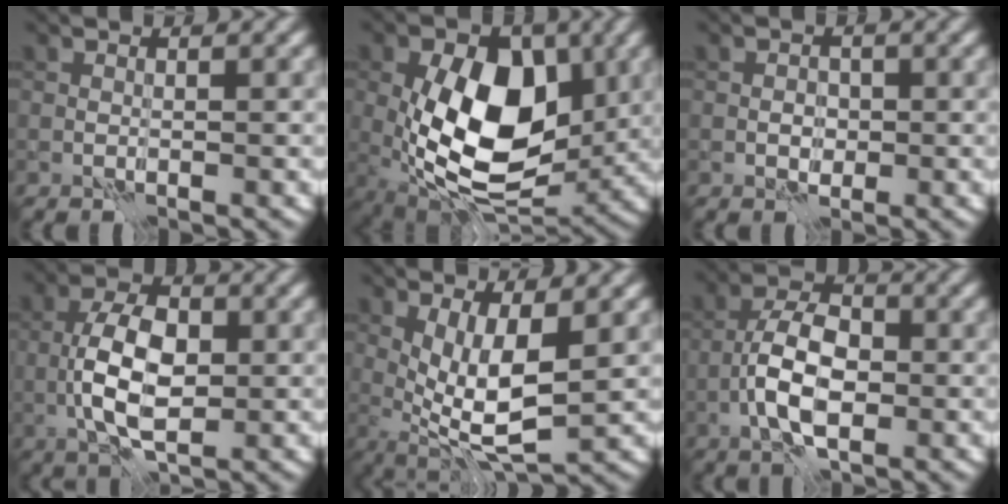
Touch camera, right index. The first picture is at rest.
{"total": 12.2, "force": [-0.1, 7.4, 9.7], "torque": [-0.167, -0.009, 0.001]}
{"total": 2.1, "force": [-0.4, 1.8, 1.0], "torque": [-0.012, -0.004, -0.008]}
{"total": 6.3, "force": [-1.0, 3.1, 5.4], "torque": [-0.108, 0.003, -0.022]}
{"total": 6.2, "force": [0.3, 1.9, 5.9], "torque": [-0.110, -0.014, 0.010]}
{"total": 6.0, "force": [-2.0, 2.9, 4.8], "torque": [-0.087, 0.007, -0.041]}